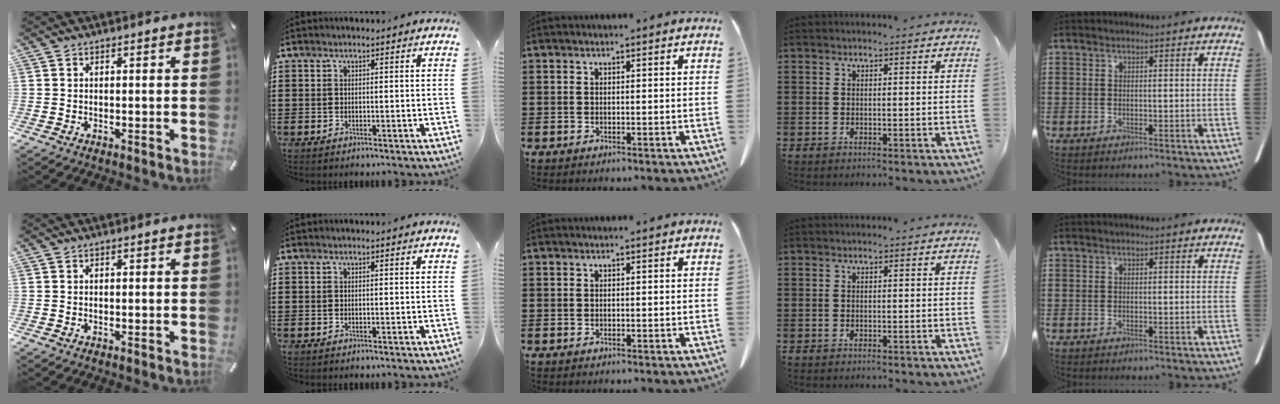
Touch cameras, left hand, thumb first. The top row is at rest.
{}